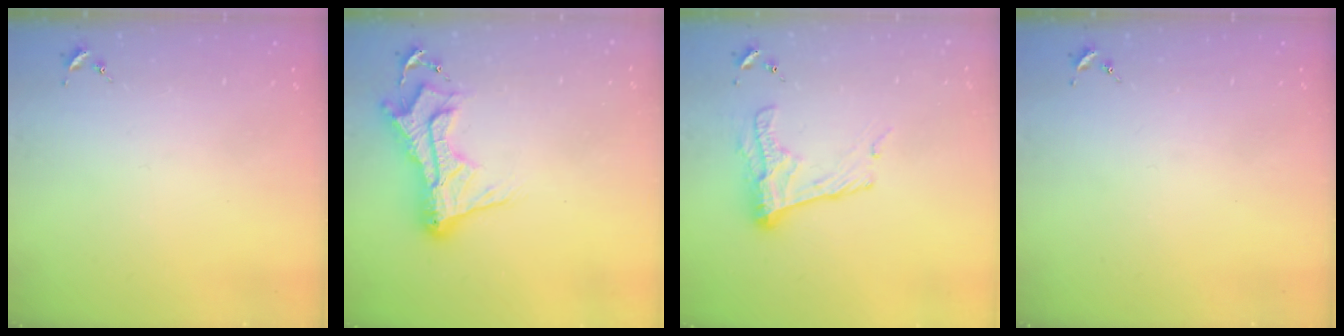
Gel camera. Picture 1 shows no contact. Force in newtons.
{"total": 16.2, "press": 16.2, "slide": 1.2}
{"total": 12.8, "press": 12.8, "slide": 0.7}
{"total": 0.0}